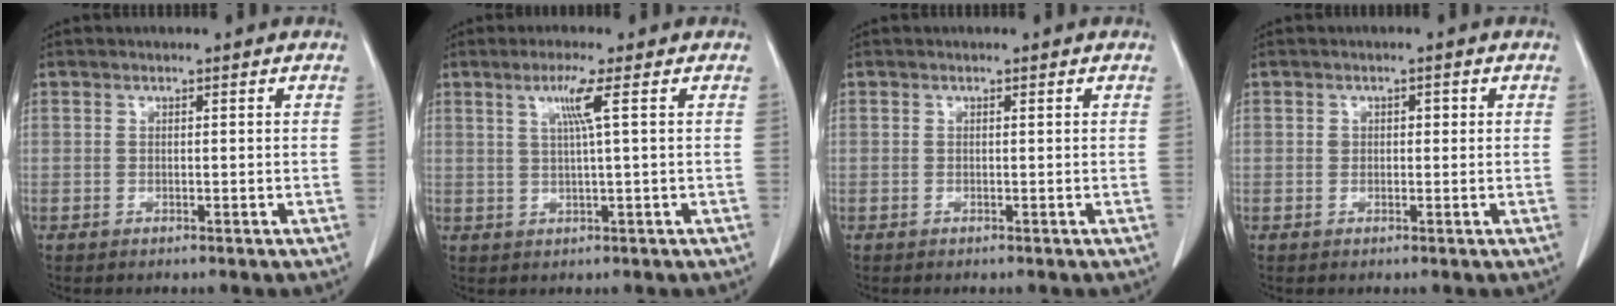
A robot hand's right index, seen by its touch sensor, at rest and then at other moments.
{"total": 3.9, "force": [1.4, -0.9, 3.5], "torque": [-0.073, 0.000, 0.028]}
{"total": 0.0}
{"total": 1.4, "force": [0.3, 1.1, 0.9], "torque": [-0.011, 0.011, 0.008]}